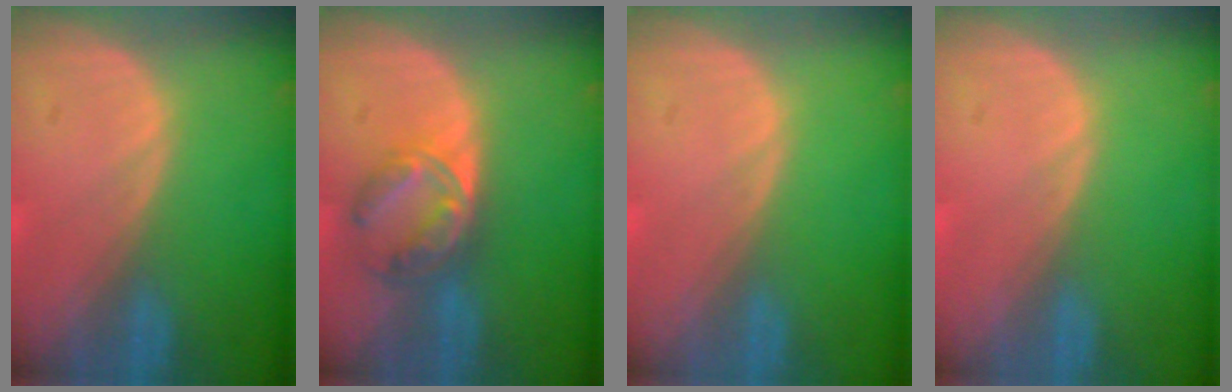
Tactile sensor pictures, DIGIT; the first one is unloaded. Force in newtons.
{"total": 6.4, "press": 5.8, "slide": 2.8}
{"total": 0.0}
{"total": 0.5, "press": 0.0, "slide": 0.5}